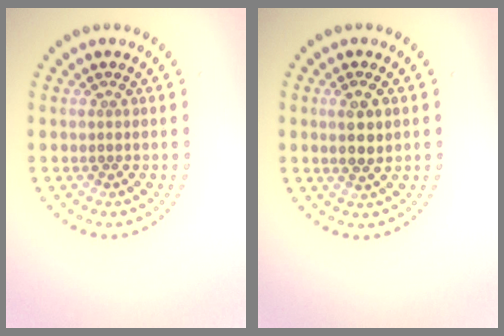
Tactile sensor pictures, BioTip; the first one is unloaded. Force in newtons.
{"total": 2.5, "press": 2.4, "slide": 0.6}